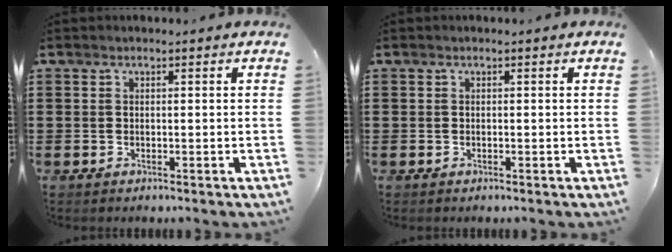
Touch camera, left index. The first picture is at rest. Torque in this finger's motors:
{"motor_torque": [-0.18, 0.05, 0.03, -0.01]}